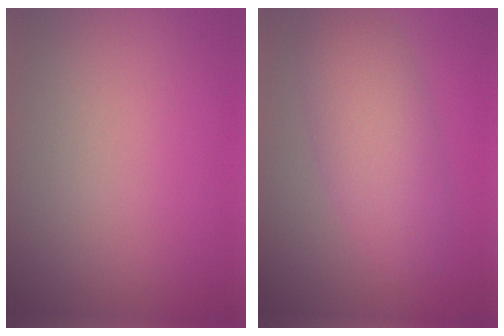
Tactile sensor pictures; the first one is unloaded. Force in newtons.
{"total": 5.4, "press": 5.4, "slide": 0.2}